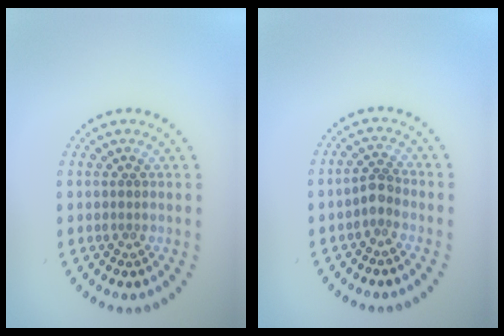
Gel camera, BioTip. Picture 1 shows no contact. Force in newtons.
{"total": 1.7, "press": 1.4, "slide": 1.0}